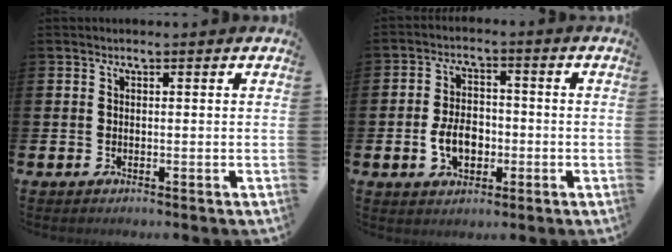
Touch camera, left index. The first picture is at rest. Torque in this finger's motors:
{"motor_torque": [0.86, 0.15, 0.39, 0.07]}